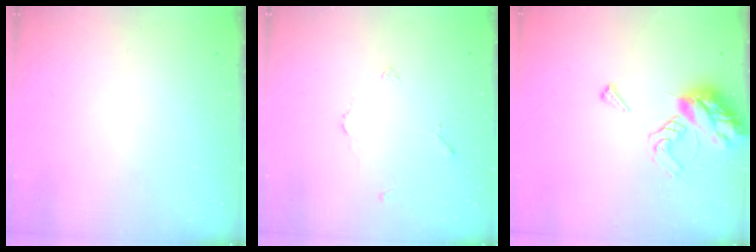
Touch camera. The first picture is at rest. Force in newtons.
{"total": 2.2, "press": 2.2, "slide": 0.5}
{"total": 9.2, "press": 9.1, "slide": 1.1}